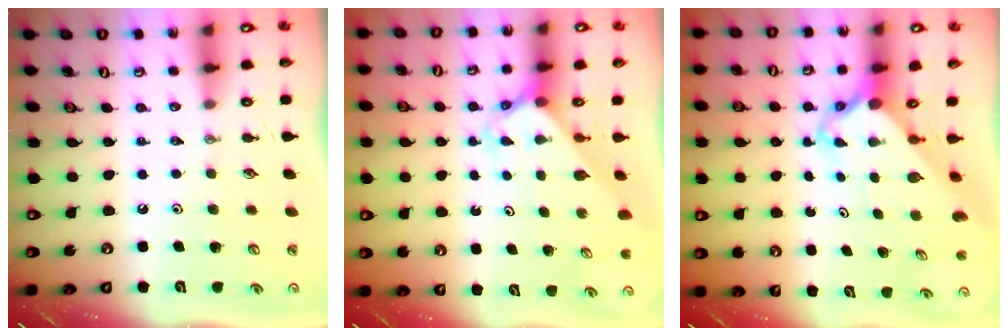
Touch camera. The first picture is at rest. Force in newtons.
{"total": 2.6, "press": 2.6, "slide": 0.2}
{"total": 3.9, "press": 3.9, "slide": 0.3}